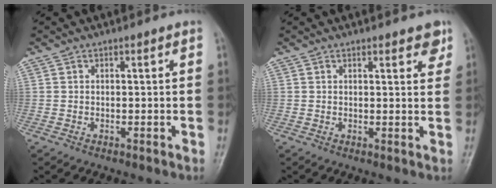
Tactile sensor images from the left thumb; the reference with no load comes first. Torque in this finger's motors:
{"motor_torque": [-0.16, -0.10, -0.07, 0.00, -0.02]}